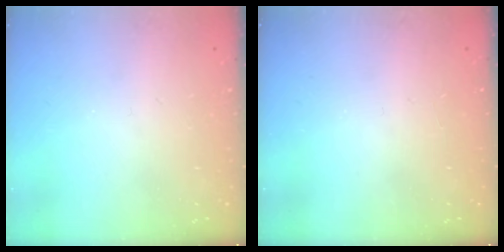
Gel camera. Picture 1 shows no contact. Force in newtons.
{"total": 0.0}